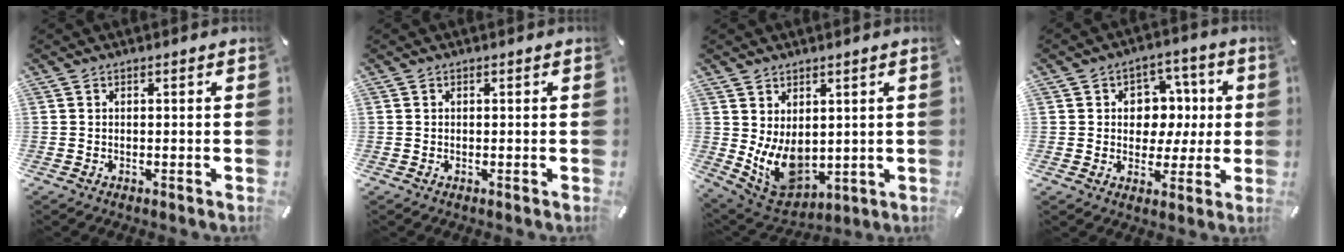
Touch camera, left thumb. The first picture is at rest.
{"total": 0.0}
{"total": 10.3, "force": [0.7, 8.2, 6.2], "torque": [-0.117, -0.023, 0.022]}
{"total": 8.7, "force": [0.8, 8.0, 3.4], "torque": [-0.041, -0.005, 0.014]}